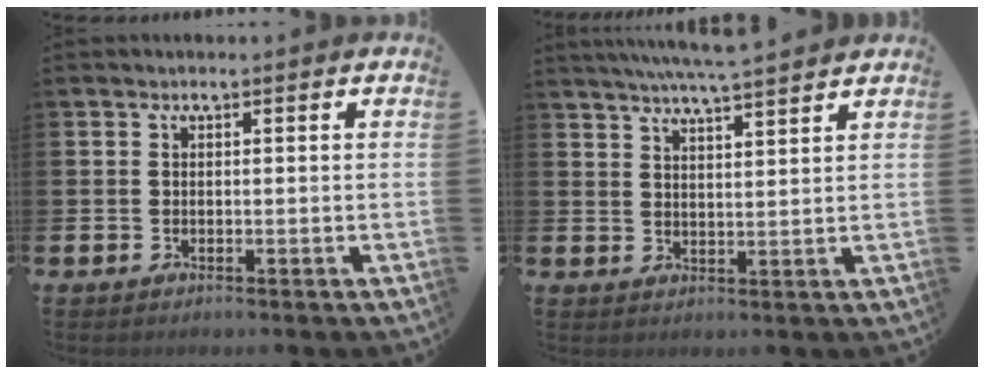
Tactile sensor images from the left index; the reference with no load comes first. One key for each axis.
{"total": 6.0, "fx": 5.8, "fy": -0.5, "fz": 1.7, "tx": -0.035, "ty": -0.029, "tz": 0.100}